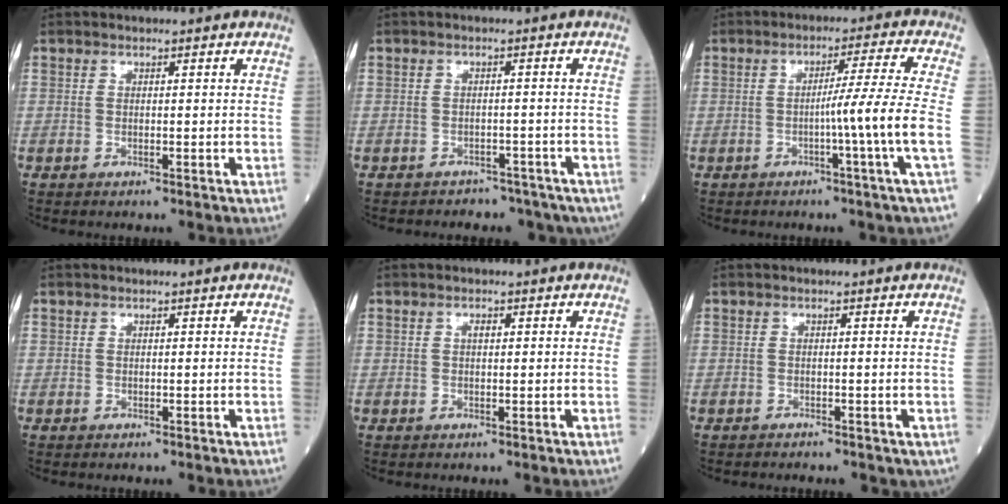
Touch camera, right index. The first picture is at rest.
{"total": 7.8, "force": [-6.2, 4.7, 0.9], "torque": [-0.003, 0.010, -0.061]}
{"total": 7.5, "force": [-2.0, -2.8, 6.7], "torque": [-0.102, -0.002, -0.033]}
{"total": 0.0}
{"total": 0.8, "force": [0.3, 0.5, 0.6], "torque": [-0.011, 0.003, 0.003]}
{"total": 1.7, "force": [-1.3, 0.9, 0.5], "torque": [-0.013, 0.000, -0.013]}